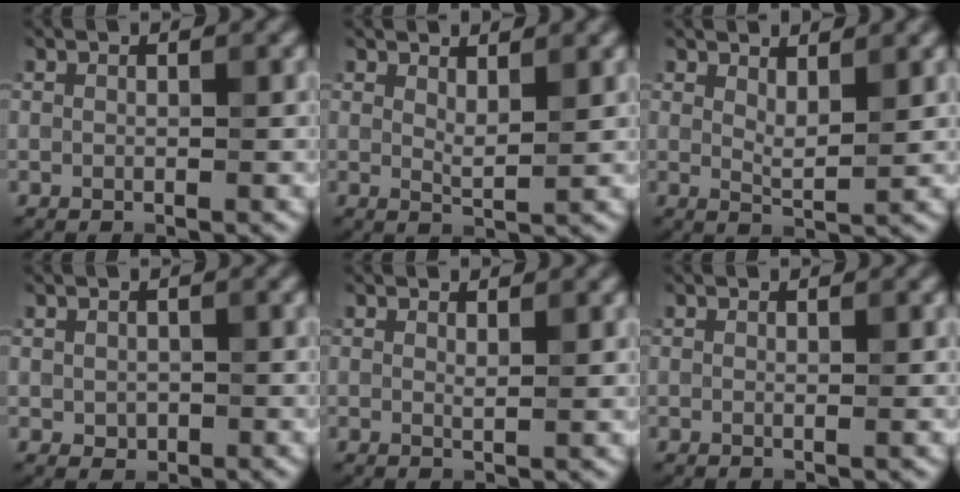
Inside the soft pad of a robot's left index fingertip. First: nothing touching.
{"total": 1.7, "force": [1.2, 0.3, 1.1], "torque": [-0.020, -0.004, 0.021]}
{"total": 2.0, "force": [1.4, 0.5, 1.4], "torque": [-0.024, -0.005, 0.025]}
{"total": 1.0, "force": [0.0, 0.9, 0.5], "torque": [-0.009, -0.003, 0.002]}
{"total": 0.7, "force": [0.5, 0.0, 0.5], "torque": [-0.006, -0.003, 0.009]}
{"total": 0.0}